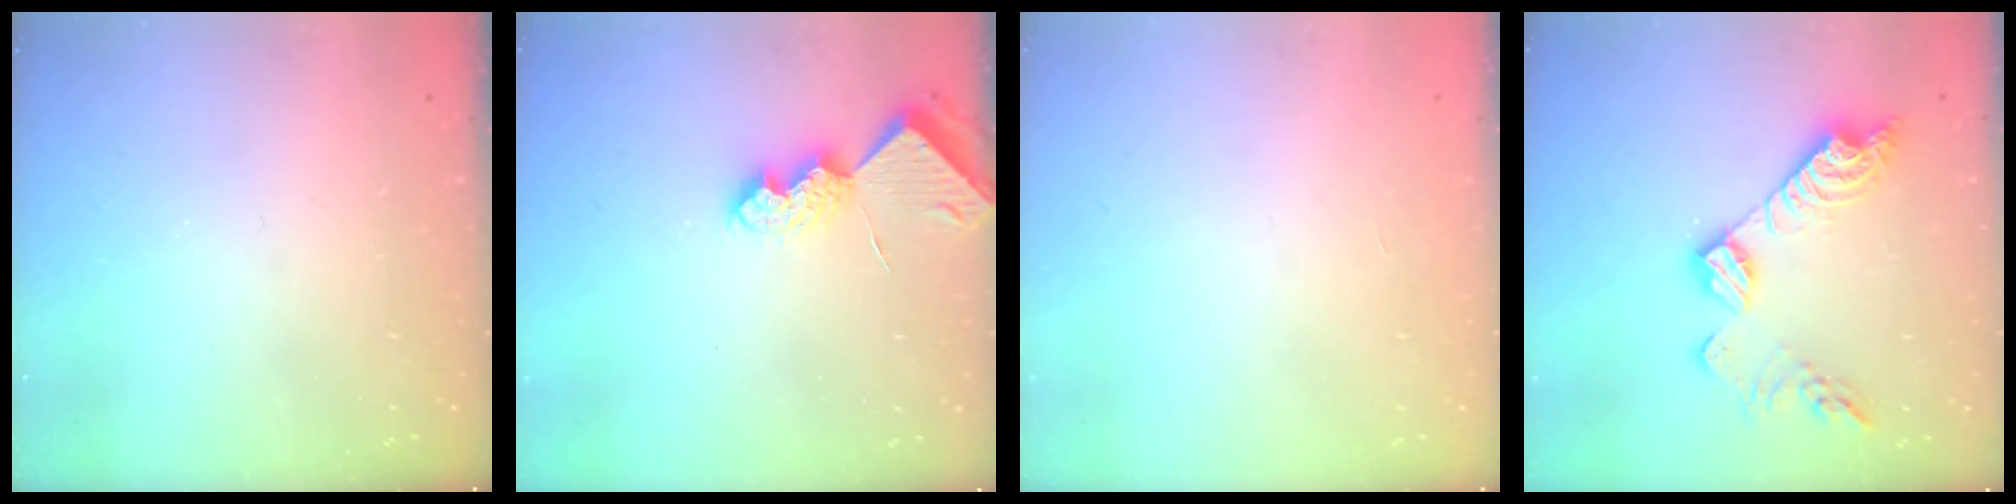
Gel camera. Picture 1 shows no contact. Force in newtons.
{"total": 7.4, "press": 7.3, "slide": 0.8}
{"total": 0.0}
{"total": 16.2, "press": 16.2, "slide": 1.2}